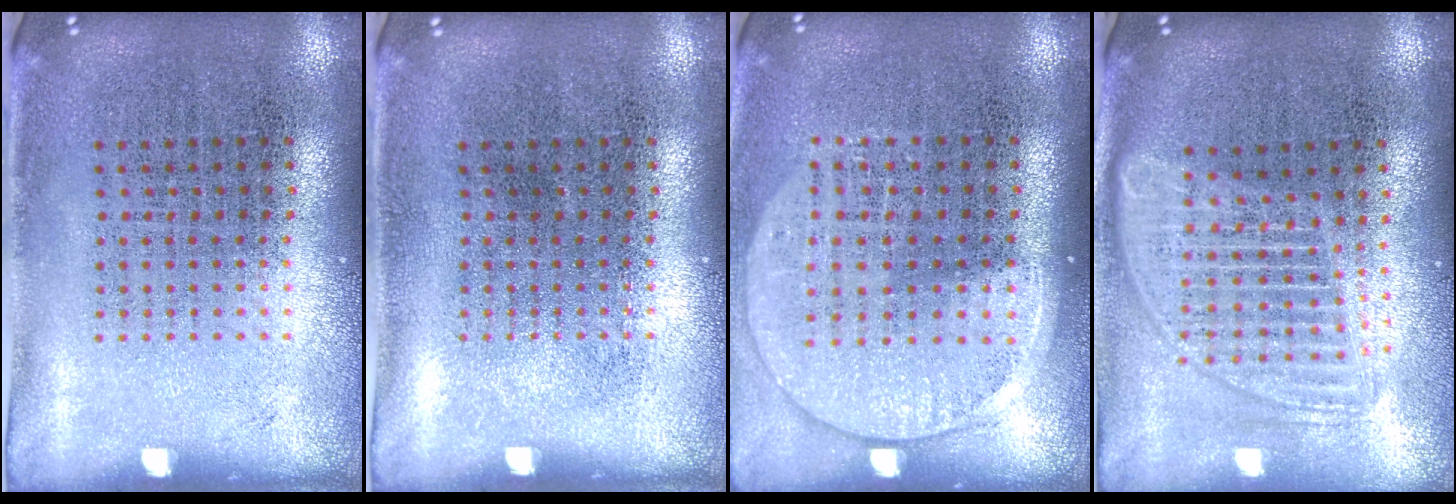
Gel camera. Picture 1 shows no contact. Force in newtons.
{"total": 0.0}
{"total": 1.4, "press": 1.3, "slide": 0.6}
{"total": 1.8, "press": 1.5, "slide": 0.9}